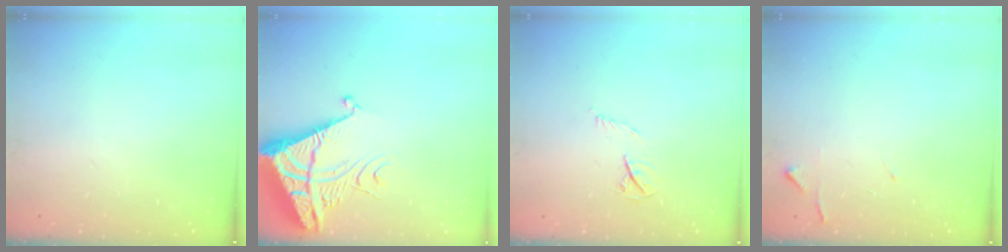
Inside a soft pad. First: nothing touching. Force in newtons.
{"total": 8.5, "press": 8.4, "slide": 0.9}
{"total": 4.8, "press": 4.8, "slide": 0.6}
{"total": 4.7, "press": 4.6, "slide": 0.6}